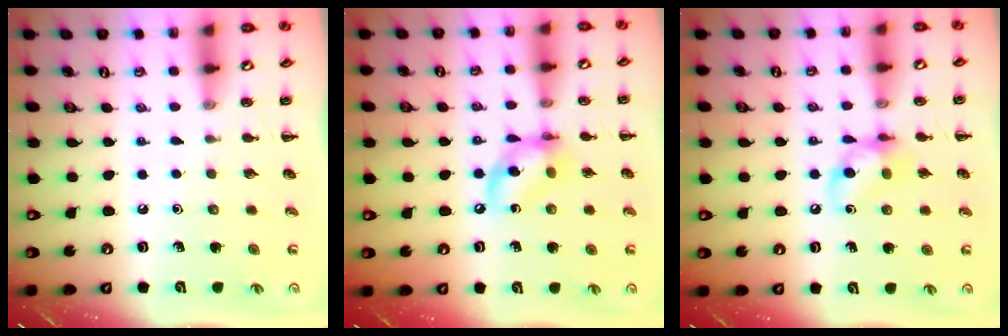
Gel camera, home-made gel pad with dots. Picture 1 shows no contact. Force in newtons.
{"total": 10.3, "press": 10.1, "slide": 2.3}
{"total": 10.2, "press": 10.1, "slide": 1.0}